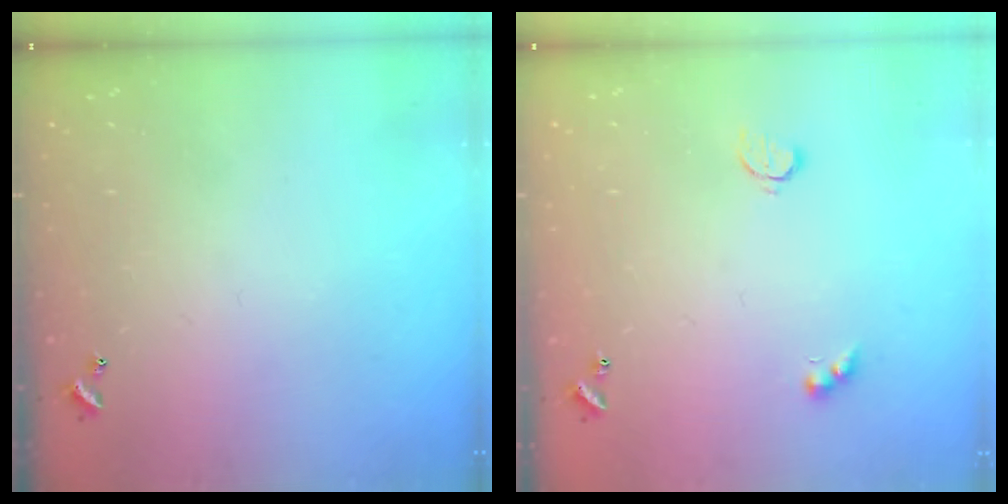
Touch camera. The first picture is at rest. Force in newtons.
{"total": 4.5, "press": 4.5, "slide": 0.8}